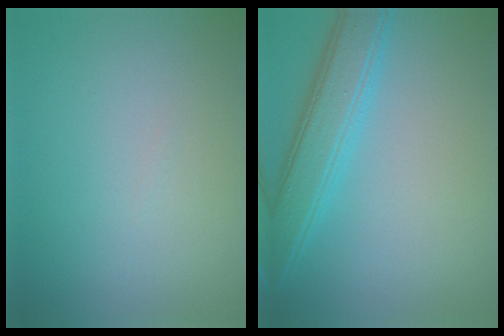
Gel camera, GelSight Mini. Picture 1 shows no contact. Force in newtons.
{"total": 4.9, "press": 4.8, "slide": 0.3}